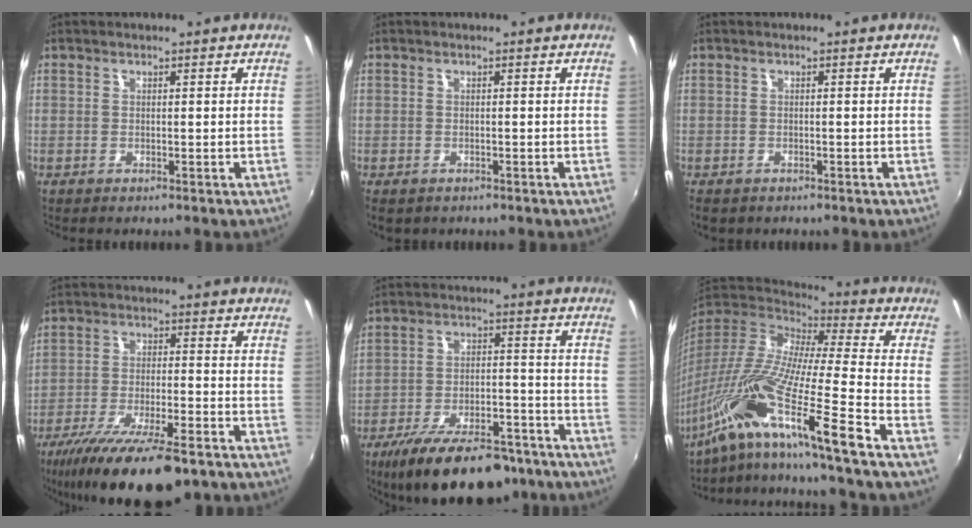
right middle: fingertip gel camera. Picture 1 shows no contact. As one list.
[{"total": 2.7, "force": [-1.6, 1.7, 1.4], "torque": [-0.029, -0.014, -0.023]}, {"total": 2.6, "force": [-1.7, 1.5, 1.3], "torque": [-0.028, -0.014, -0.025]}, {"total": 17.7, "force": [-13.0, 4.3, 11.3], "torque": [-0.220, -0.047, -0.214]}, {"total": 21.4, "force": [-16.4, 8.0, 11.2], "torque": [-0.205, -0.018, -0.237]}, {"total": 21.6, "force": [-15.0, -1.4, 15.4], "torque": [-0.265, -0.046, -0.286]}]